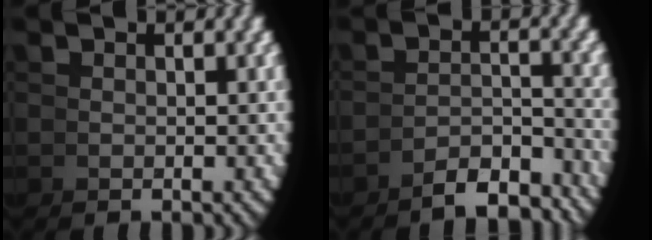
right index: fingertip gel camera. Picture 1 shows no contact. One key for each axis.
{"total": 5.3, "fx": -4.7, "fy": 0.5, "fz": 2.3, "tx": -0.014, "ty": -0.002, "tz": -0.076}